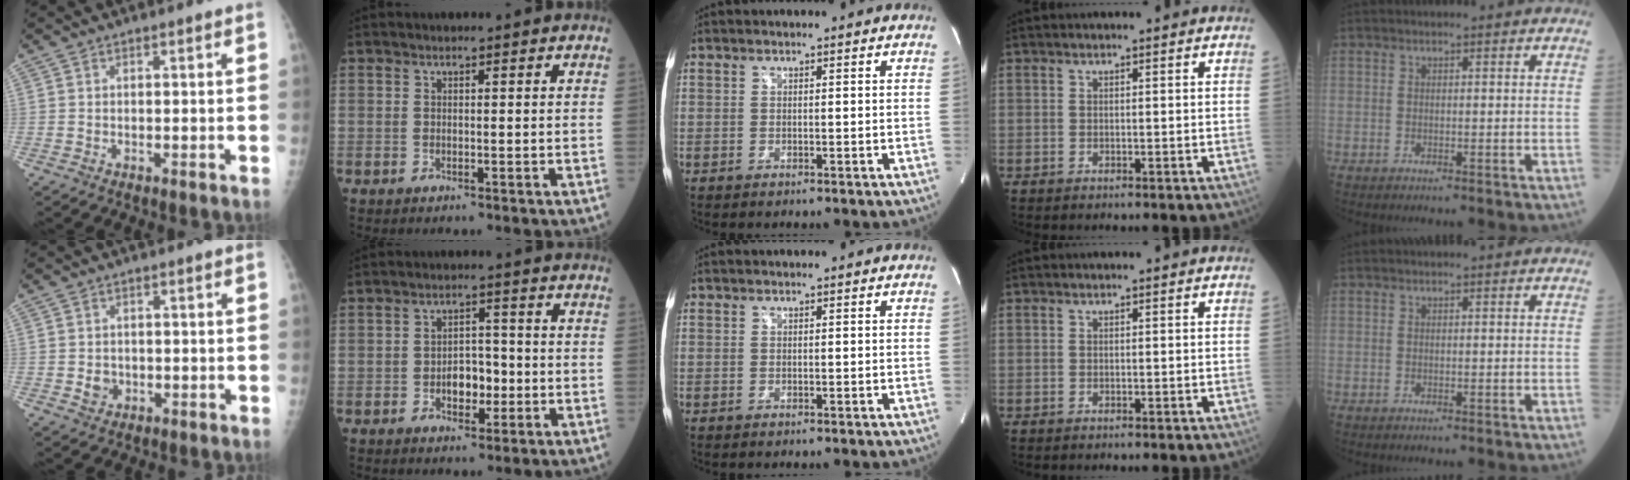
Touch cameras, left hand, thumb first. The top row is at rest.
{"thumb": {"total": 2.4, "force": [-0.5, 2.2, 1.0], "torque": [-0.006, 0.004, -0.003]}, "index": {"total": 4.4, "force": [-1.2, 2.6, 3.3], "torque": [-0.051, 0.009, -0.018]}}